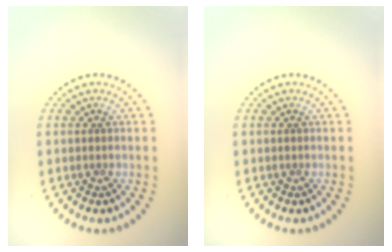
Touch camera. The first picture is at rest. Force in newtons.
{"total": 0.0}